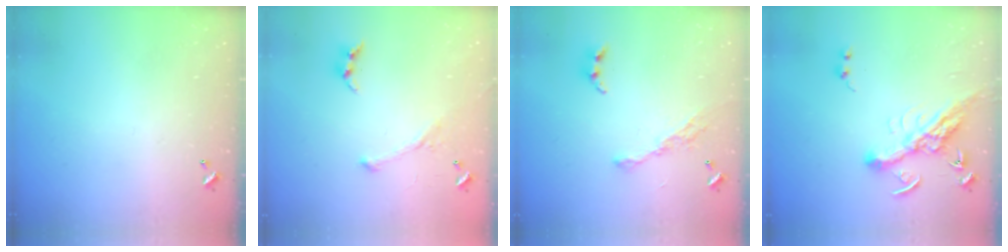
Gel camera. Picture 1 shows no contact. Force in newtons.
{"total": 2.8, "press": 2.6, "slide": 1.0}
{"total": 10.4, "press": 10.3, "slide": 1.2}
{"total": 12.8, "press": 12.6, "slide": 2.1}